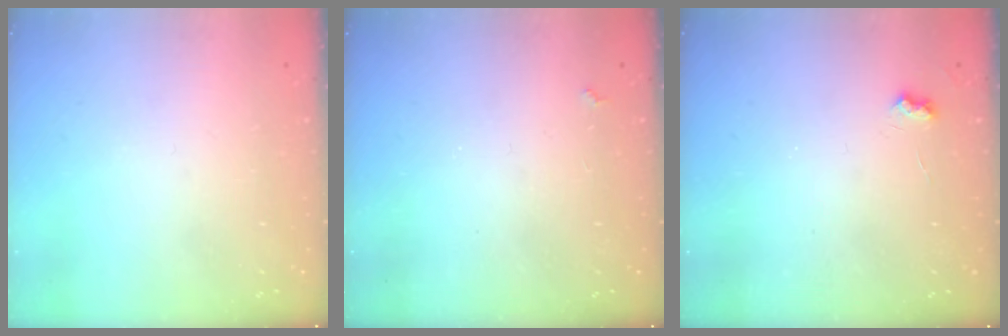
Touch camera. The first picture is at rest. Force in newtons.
{"total": 1.7, "press": 1.7, "slide": 0.4}
{"total": 3.3, "press": 3.3, "slide": 0.6}